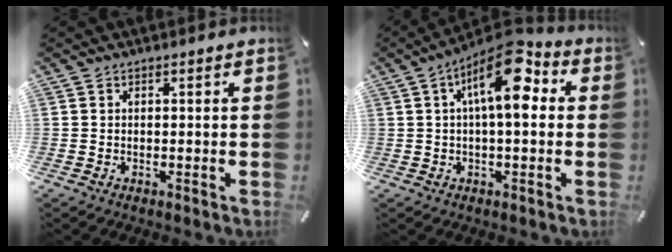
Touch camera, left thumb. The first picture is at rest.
{"total": 13.1, "force": [3.9, 5.3, 11.3], "torque": [-0.181, -0.019, 0.060]}